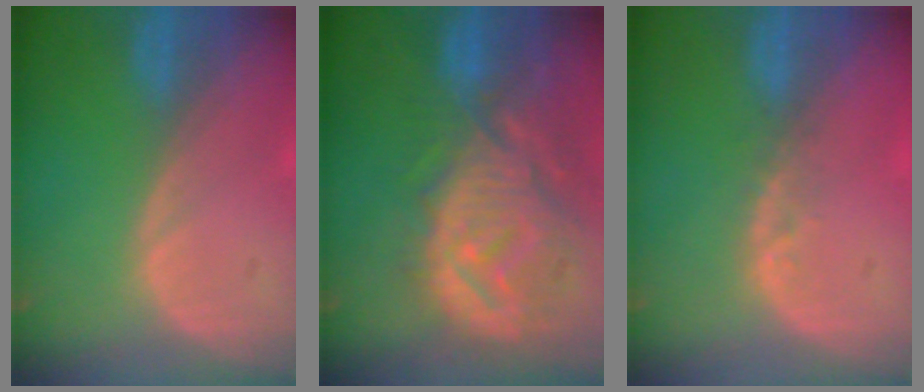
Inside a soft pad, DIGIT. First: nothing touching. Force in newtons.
{"total": 12.3, "press": 11.0, "slide": 5.4}
{"total": 2.1, "press": 1.8, "slide": 1.1}